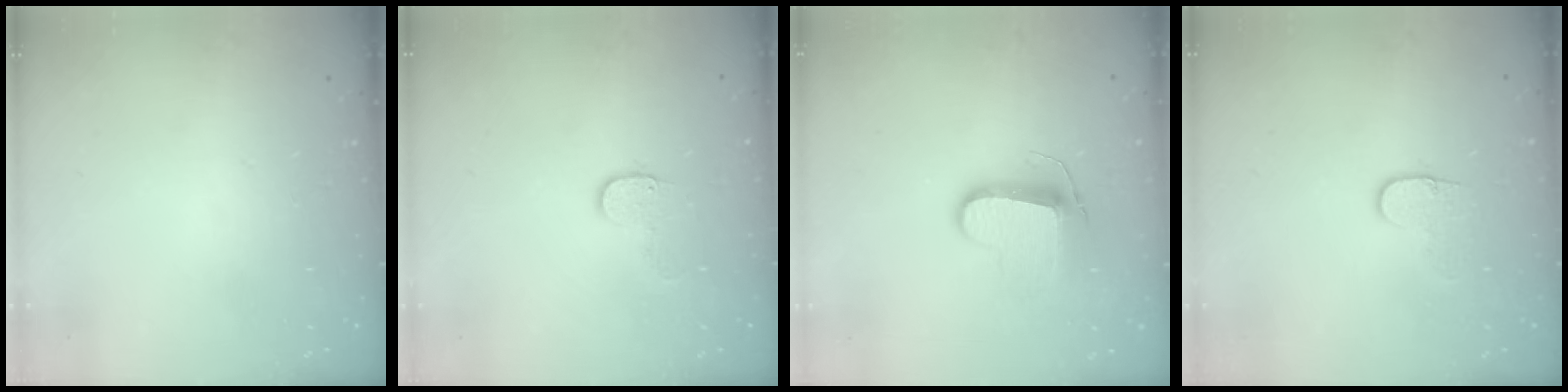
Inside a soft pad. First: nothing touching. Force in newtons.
{"total": 5.5, "press": 5.5, "slide": 0.6}
{"total": 9.4, "press": 9.4, "slide": 0.2}
{"total": 5.7, "press": 5.6, "slide": 0.6}